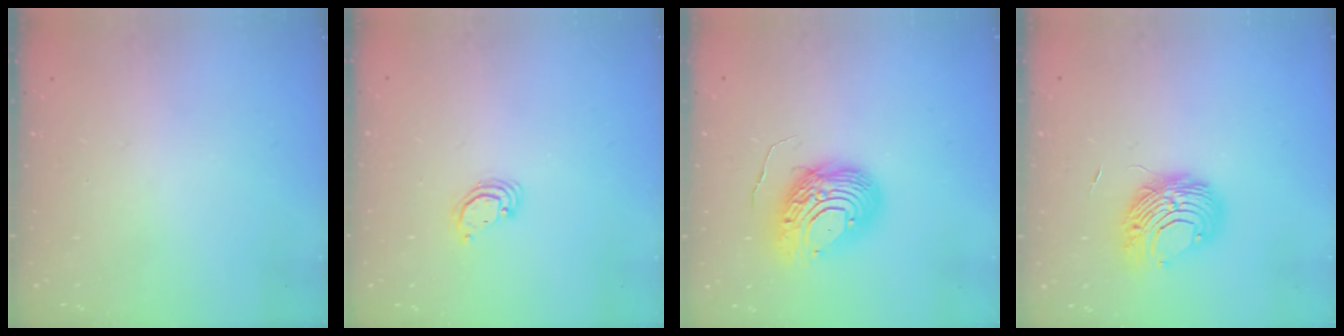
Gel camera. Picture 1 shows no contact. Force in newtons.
{"total": 2.7, "press": 2.7, "slide": 0.2}
{"total": 12.3, "press": 12.3, "slide": 1.1}
{"total": 9.2, "press": 9.2, "slide": 0.5}